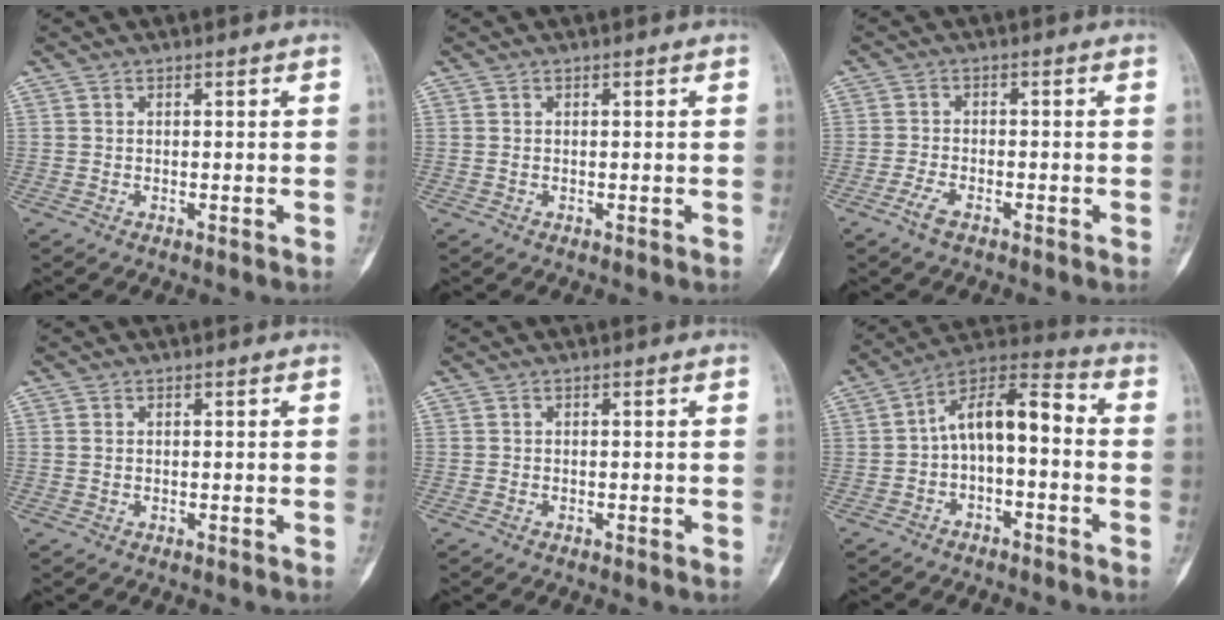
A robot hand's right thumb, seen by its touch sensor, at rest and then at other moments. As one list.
[{"total": 0.0}, {"total": 3.1, "force": [-2.1, 1.2, 1.9], "torque": [-0.042, 0.009, -0.044]}, {"total": 0.6, "force": [0.1, 0.5, 0.4], "torque": [-0.012, 0.000, 0.003]}, {"total": 0.0}, {"total": 11.4, "force": [-1.3, 5.7, 9.7], "torque": [-0.146, 0.058, -0.033]}]